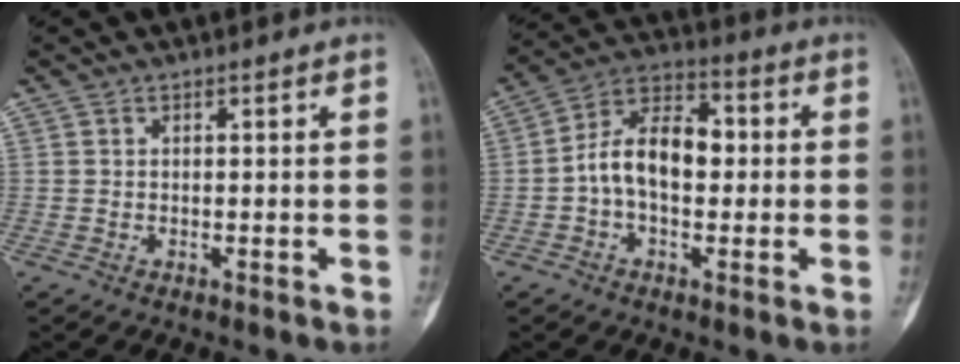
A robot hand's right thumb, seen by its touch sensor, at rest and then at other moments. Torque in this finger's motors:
{"motor_torque": [0.21, 0.22, 1.07, -0.54, 0.21]}